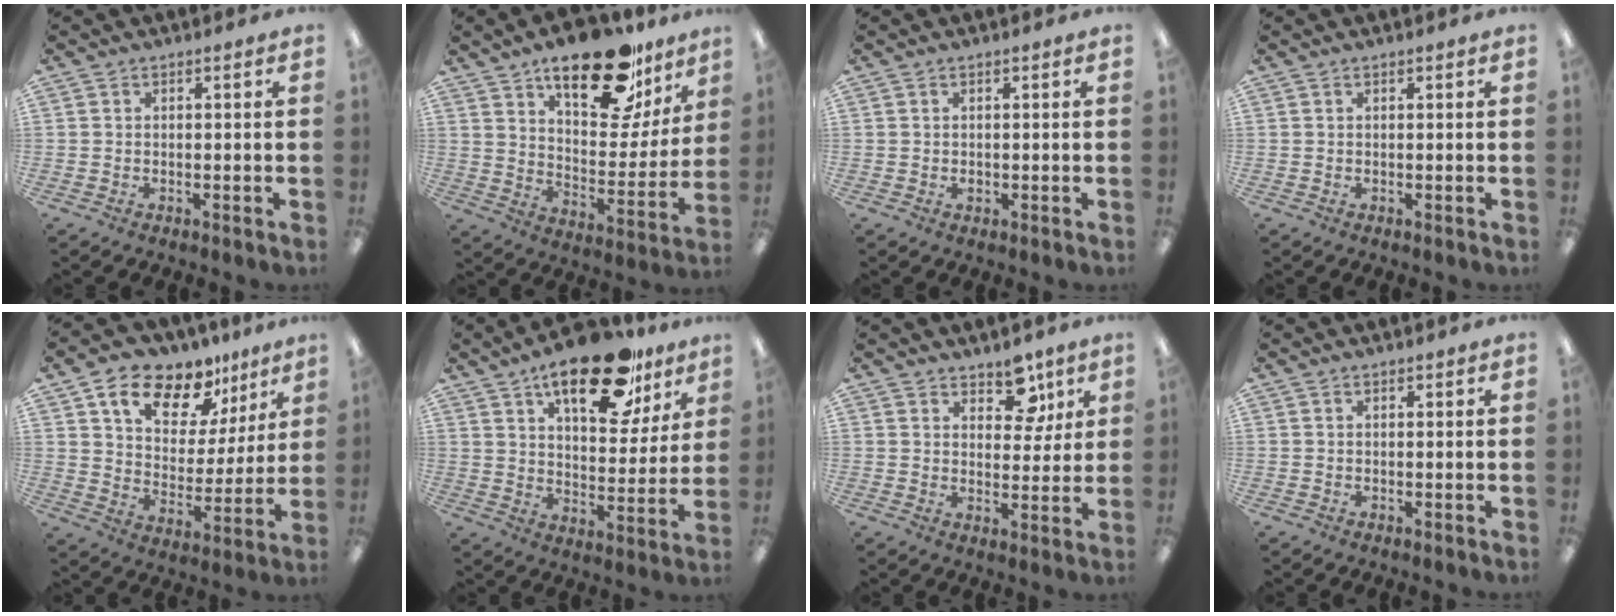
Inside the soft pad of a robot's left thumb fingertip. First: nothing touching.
{"total": 24.5, "force": [16.8, 10.3, 14.6], "torque": [-0.200, -0.097, 0.277]}
{"total": 0.8, "force": [0.0, 0.6, 0.6], "torque": [-0.012, 0.003, -0.001]}
{"total": 0.0}
{"total": 14.1, "force": [10.2, 7.8, 5.9], "torque": [-0.100, -0.063, 0.185]}
{"total": 21.7, "force": [14.2, 8.9, 13.8], "torque": [-0.203, -0.070, 0.230]}
{"total": 9.0, "force": [6.1, 5.1, 4.1], "torque": [-0.038, -0.032, 0.105]}
{"total": 0.6, "force": [0.5, 0.2, 0.2], "torque": [-0.005, 0.002, 0.009]}